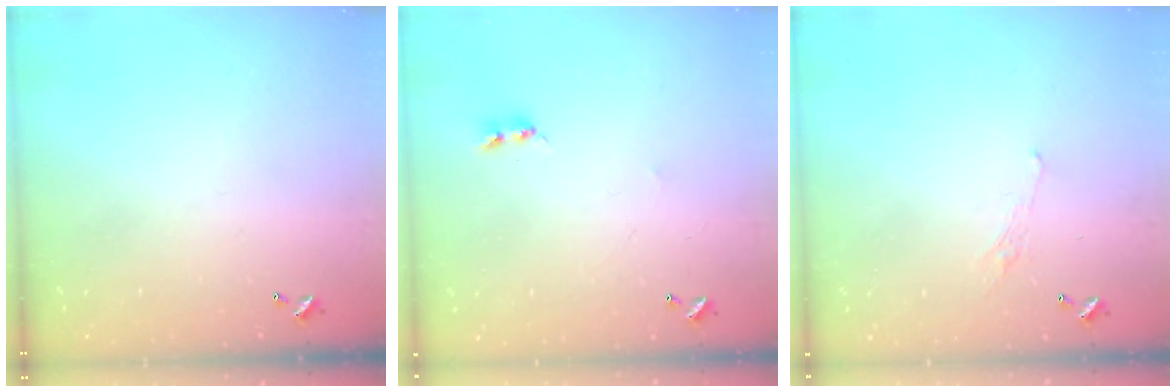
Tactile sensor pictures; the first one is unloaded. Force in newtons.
{"total": 2.0, "press": 2.0, "slide": 0.3}
{"total": 0.5, "press": 0.2, "slide": 0.5}